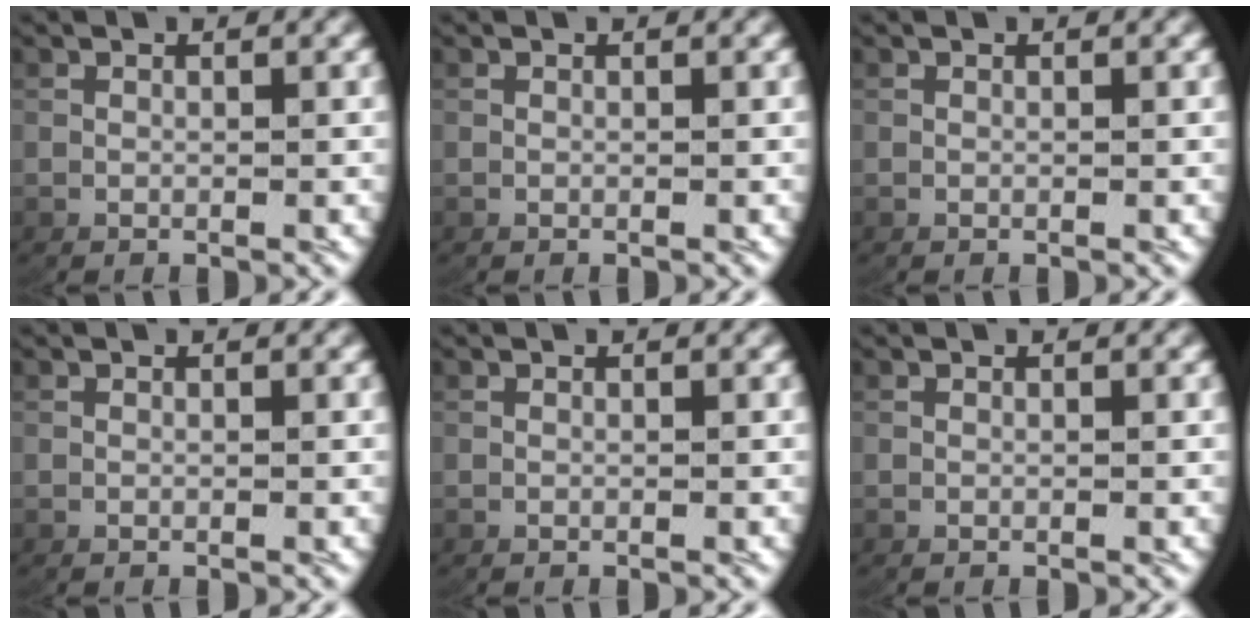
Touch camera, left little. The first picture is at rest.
{"total": 0.0}
{"total": 0.0}
{"total": 0.0}
{"total": 0.0}
{"total": 0.0}